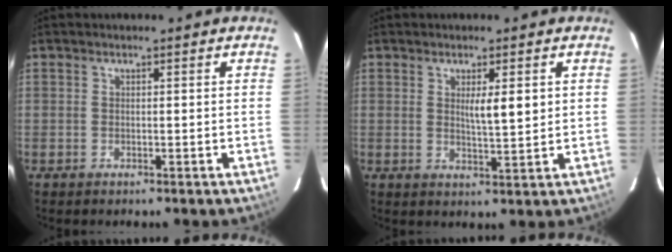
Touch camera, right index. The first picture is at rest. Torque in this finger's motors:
{"motor_torque": [0.33, 0.30, 0.10, 0.07]}